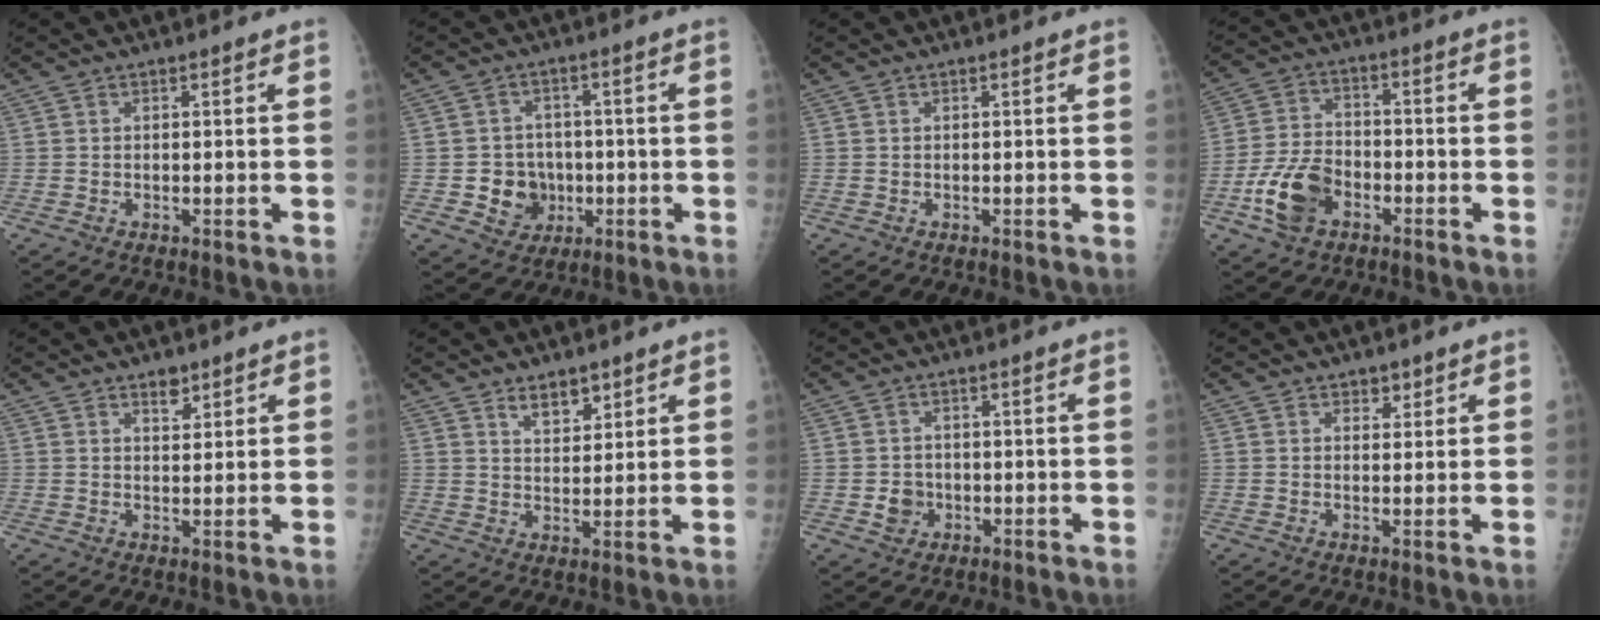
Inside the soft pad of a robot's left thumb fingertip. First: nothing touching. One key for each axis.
{"total": 7.5, "fx": -1.4, "fy": 6.8, "fz": 2.8, "tx": -0.009, "ty": 0.012, "tz": -0.017}
{"total": 0.0}
{"total": 9.9, "fx": -4.4, "fy": 6.4, "fz": 6.2, "tx": -0.115, "ty": 0.022, "tz": -0.083}
{"total": 3.3, "fx": 2.5, "fy": 1.7, "fz": 1.5, "tx": -0.007, "ty": -0.018, "tz": 0.043}
{"total": 5.0, "fx": 3.5, "fy": 2.5, "fz": 2.5, "tx": -0.019, "ty": -0.026, "tz": 0.062}
{"total": 3.1, "fx": -0.7, "fy": 2.9, "fz": 1.1, "tx": -0.003, "ty": 0.005, "tz": -0.008}
{"total": 2.3, "fx": 1.6, "fy": 1.5, "fz": 0.9, "tx": 0.006, "ty": -0.009, "tz": 0.022}